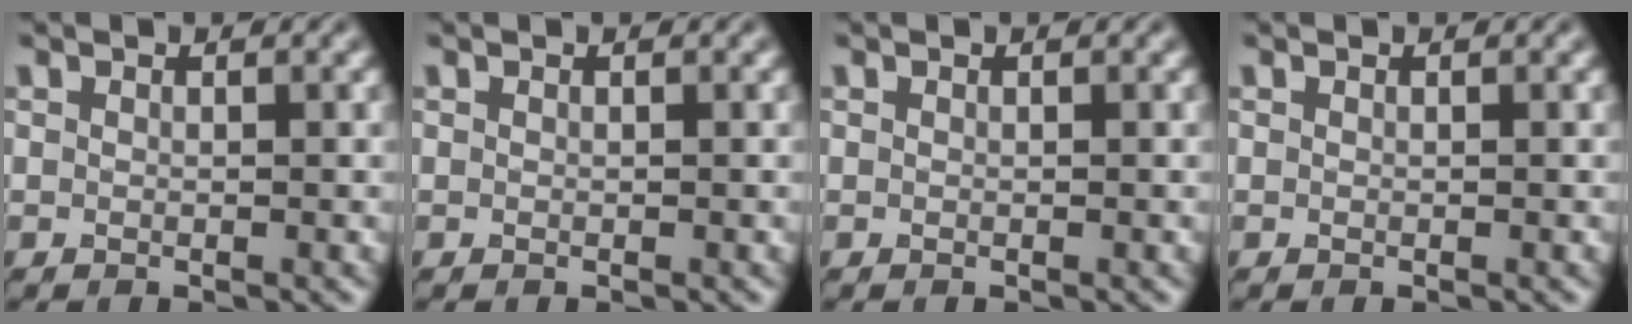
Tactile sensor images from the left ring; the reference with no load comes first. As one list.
[{"total": 0.0}, {"total": 0.0}, {"total": 0.0}]